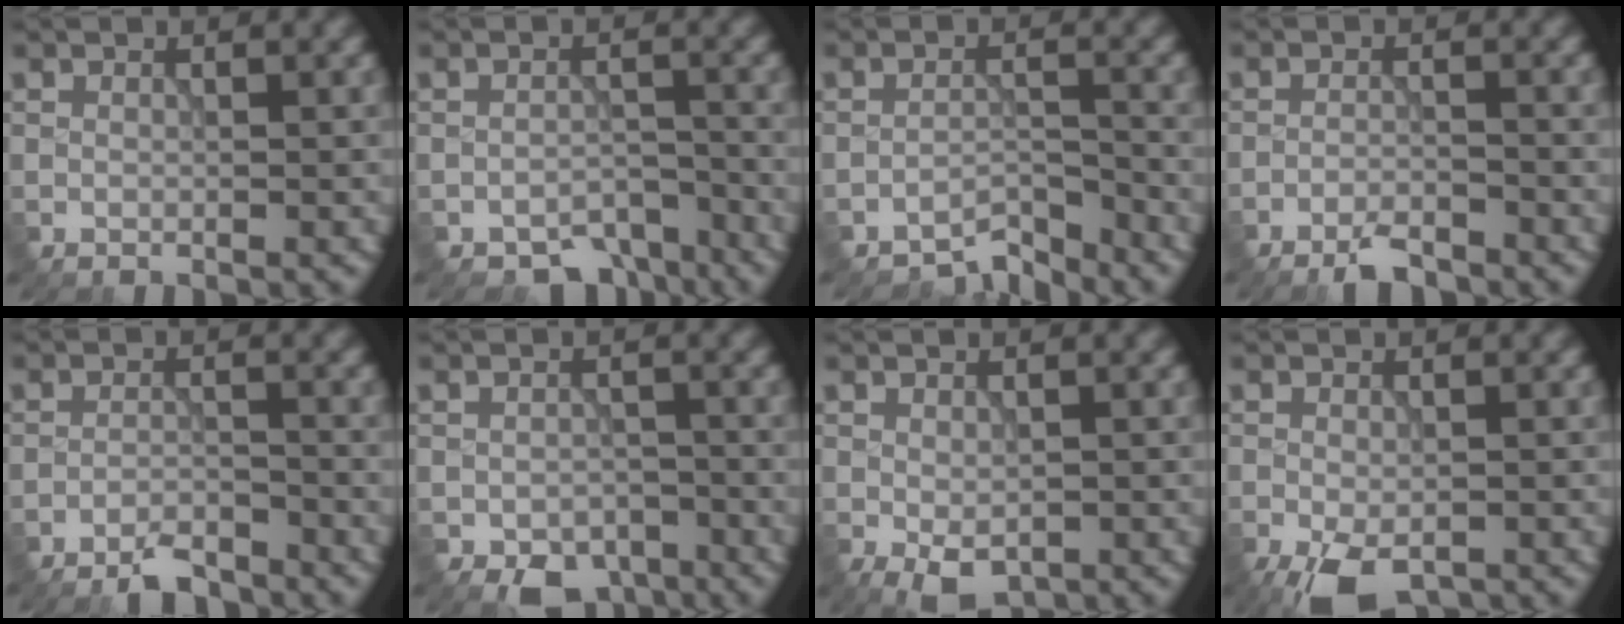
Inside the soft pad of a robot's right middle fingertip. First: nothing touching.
{"total": 4.0, "force": [-3.5, 1.6, 1.1], "torque": [-0.007, -0.009, -0.051]}
{"total": 3.1, "force": [-3.1, 0.4, 0.3], "torque": [0.004, 0.003, -0.058]}
{"total": 2.7, "force": [-2.4, 0.4, 1.2], "torque": [-0.020, -0.004, -0.050]}
{"total": 3.3, "force": [-3.0, 0.6, 1.2], "torque": [-0.016, -0.003, -0.059]}
{"total": 3.9, "force": [-2.8, 2.3, 1.5], "torque": [-0.015, -0.015, -0.039]}
{"total": 2.6, "force": [-1.1, 1.4, 1.9], "torque": [-0.032, -0.012, -0.015]}
{"total": 4.9, "force": [-2.9, 2.2, 3.3], "torque": [-0.057, -0.017, -0.046]}